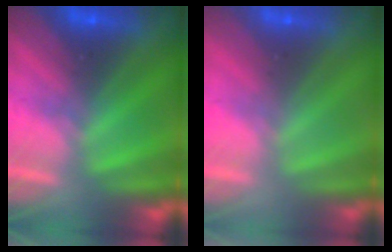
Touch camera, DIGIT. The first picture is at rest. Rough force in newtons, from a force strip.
{"total": 2.9}